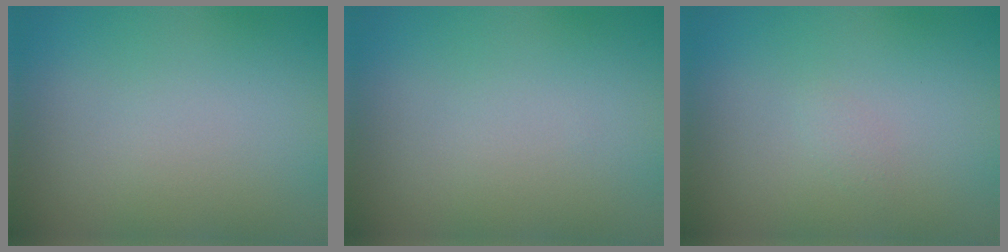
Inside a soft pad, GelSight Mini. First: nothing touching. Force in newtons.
{"total": 0.0}
{"total": 0.6, "press": 0.6, "slide": 0.1}